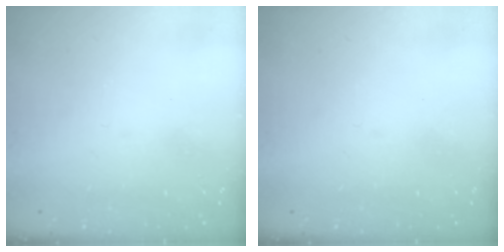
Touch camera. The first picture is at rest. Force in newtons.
{"total": 0.0}